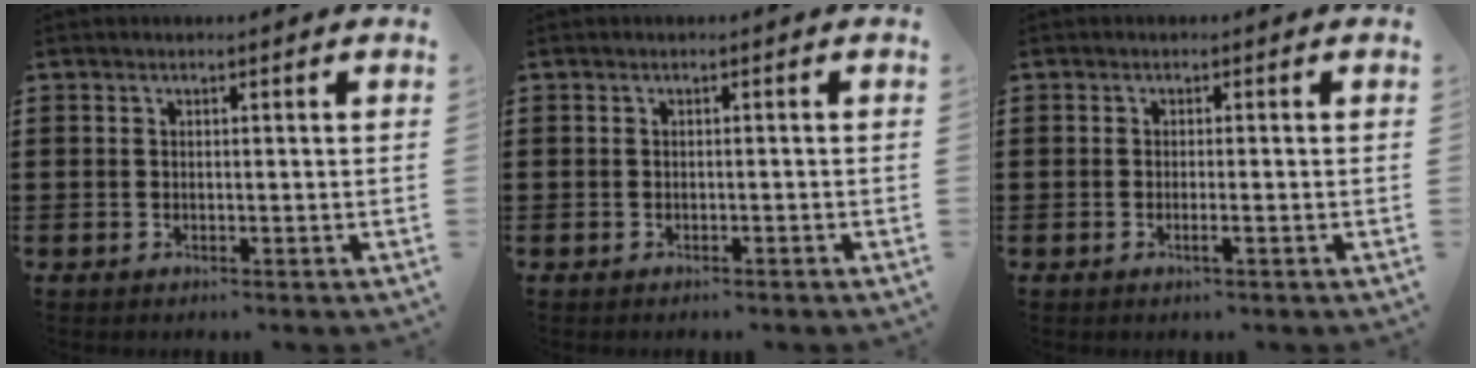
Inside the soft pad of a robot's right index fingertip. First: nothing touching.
{"total": 0.6, "force": [-0.6, 0.0, 0.2], "torque": [-0.006, -0.003, -0.011]}
{"total": 1.4, "force": [-0.7, 0.0, 1.2], "torque": [-0.020, -0.003, -0.013]}